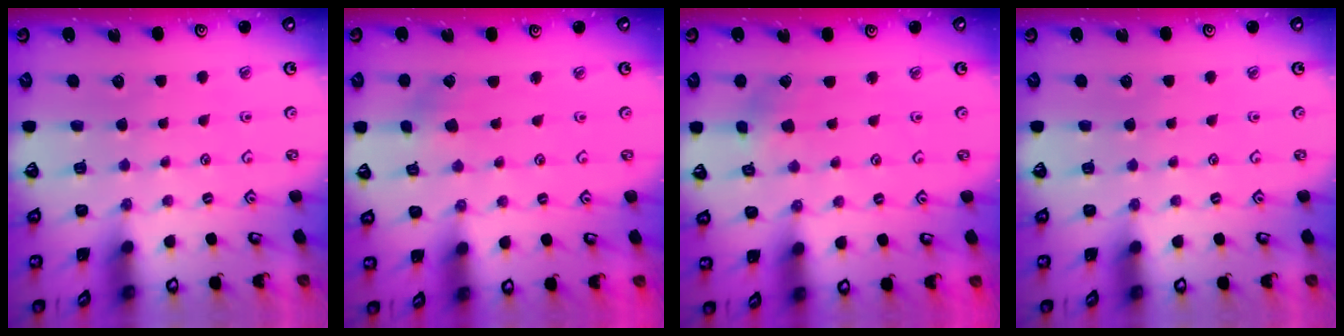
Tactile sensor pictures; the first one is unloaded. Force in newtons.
{"total": 1.7, "press": 1.7, "slide": 0.3}
{"total": 2.6, "press": 2.6, "slide": 0.3}
{"total": 0.0}